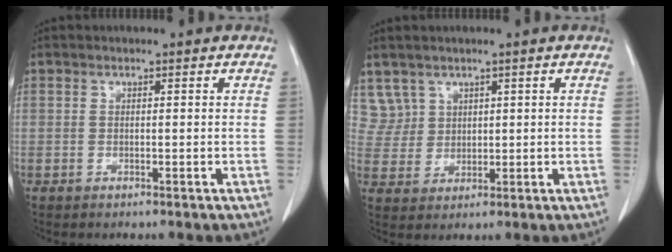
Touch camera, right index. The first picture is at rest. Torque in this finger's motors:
{"motor_torque": [-0.47, 0.39, -0.13, -0.04]}